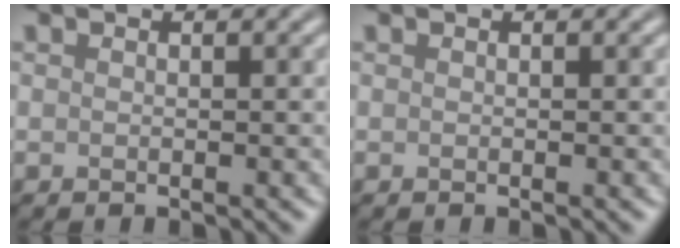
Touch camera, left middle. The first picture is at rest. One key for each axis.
{"total": 0.0}